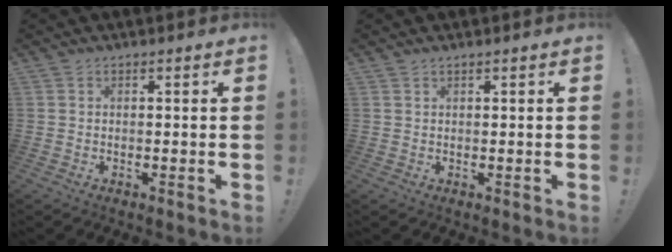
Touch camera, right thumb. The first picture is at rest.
{"total": 0.6, "force": [0.5, -0.1, 0.3], "torque": [-0.007, 0.001, 0.010]}